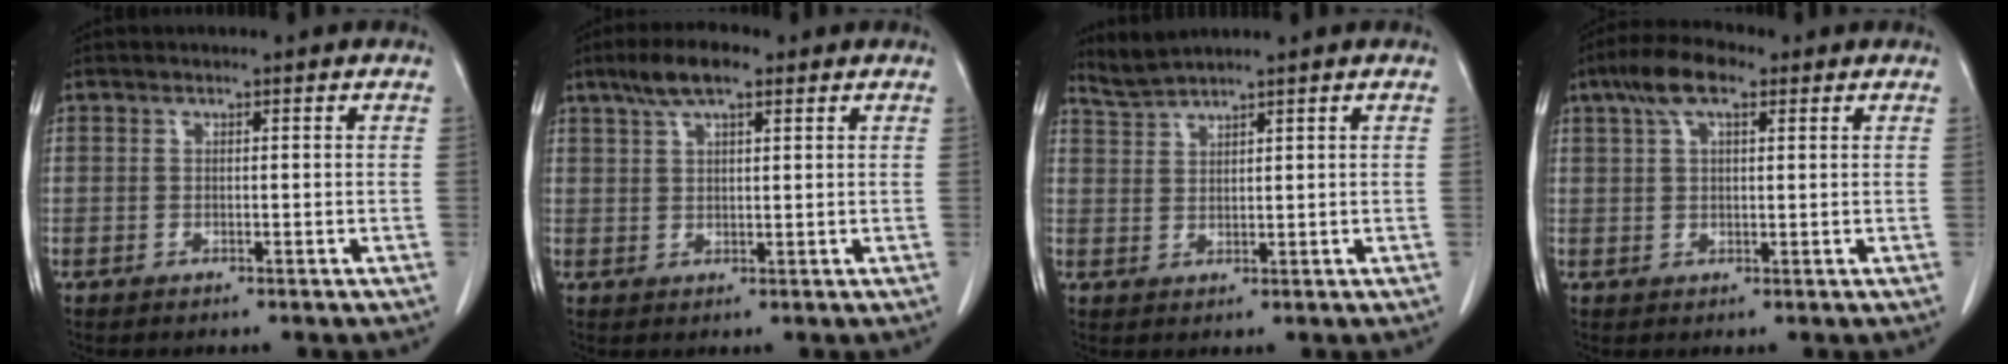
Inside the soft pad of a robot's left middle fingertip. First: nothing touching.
{"total": 5.8, "force": [3.7, 1.5, 4.2], "torque": [-0.085, 0.017, 0.067]}
{"total": 2.4, "force": [2.3, -0.7, 0.0], "torque": [-0.004, 0.004, 0.056]}
{"total": 6.5, "force": [3.6, 2.3, 4.9], "torque": [-0.099, 0.026, 0.062]}